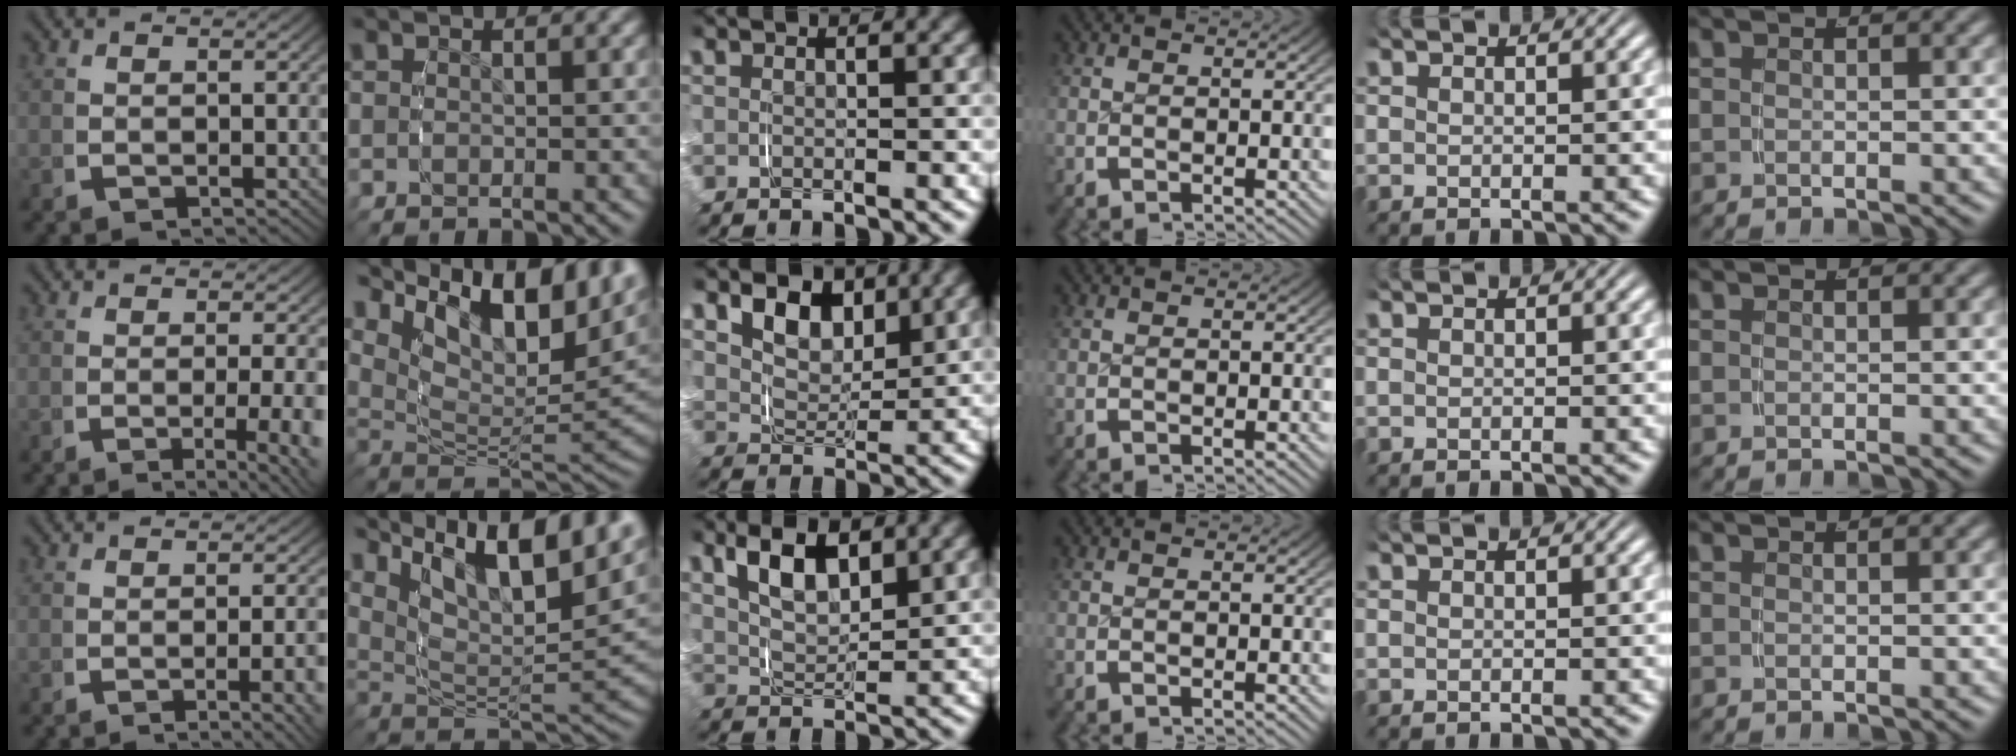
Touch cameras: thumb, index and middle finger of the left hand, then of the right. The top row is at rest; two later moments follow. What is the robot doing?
{"motion": "grasp_and_lifting", "object": "keyboard"}